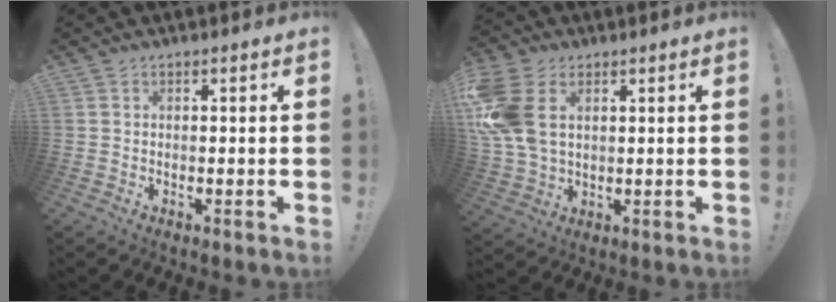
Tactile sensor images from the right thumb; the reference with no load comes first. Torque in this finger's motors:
{"motor_torque": [0.51, 0.72, 1.68, 0.34, 0.57]}